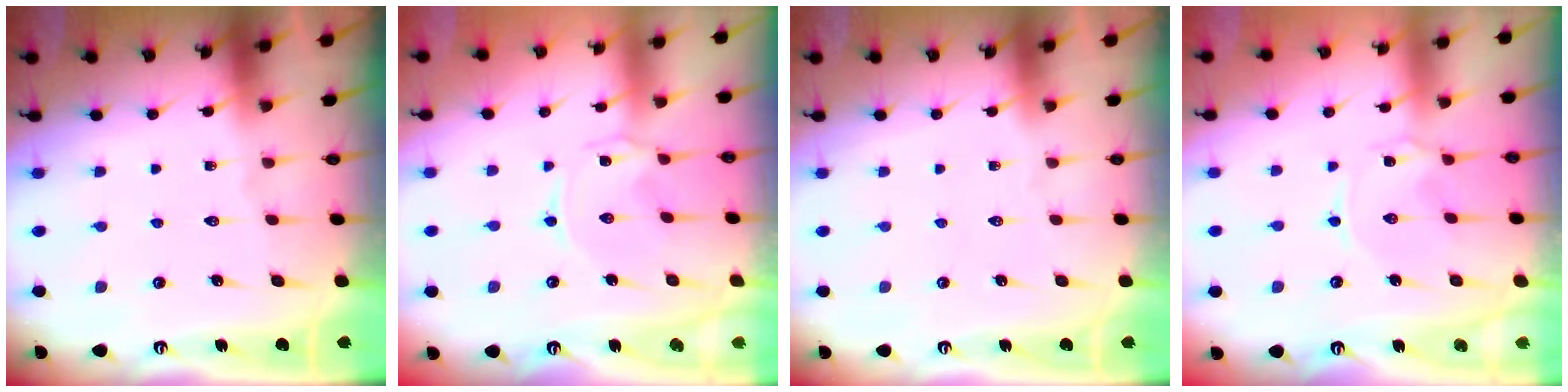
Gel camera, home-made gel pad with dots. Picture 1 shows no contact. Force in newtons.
{"total": 0.6, "press": 0.6, "slide": 0.0}
{"total": 0.0}
{"total": 0.8, "press": 0.7, "slide": 0.3}